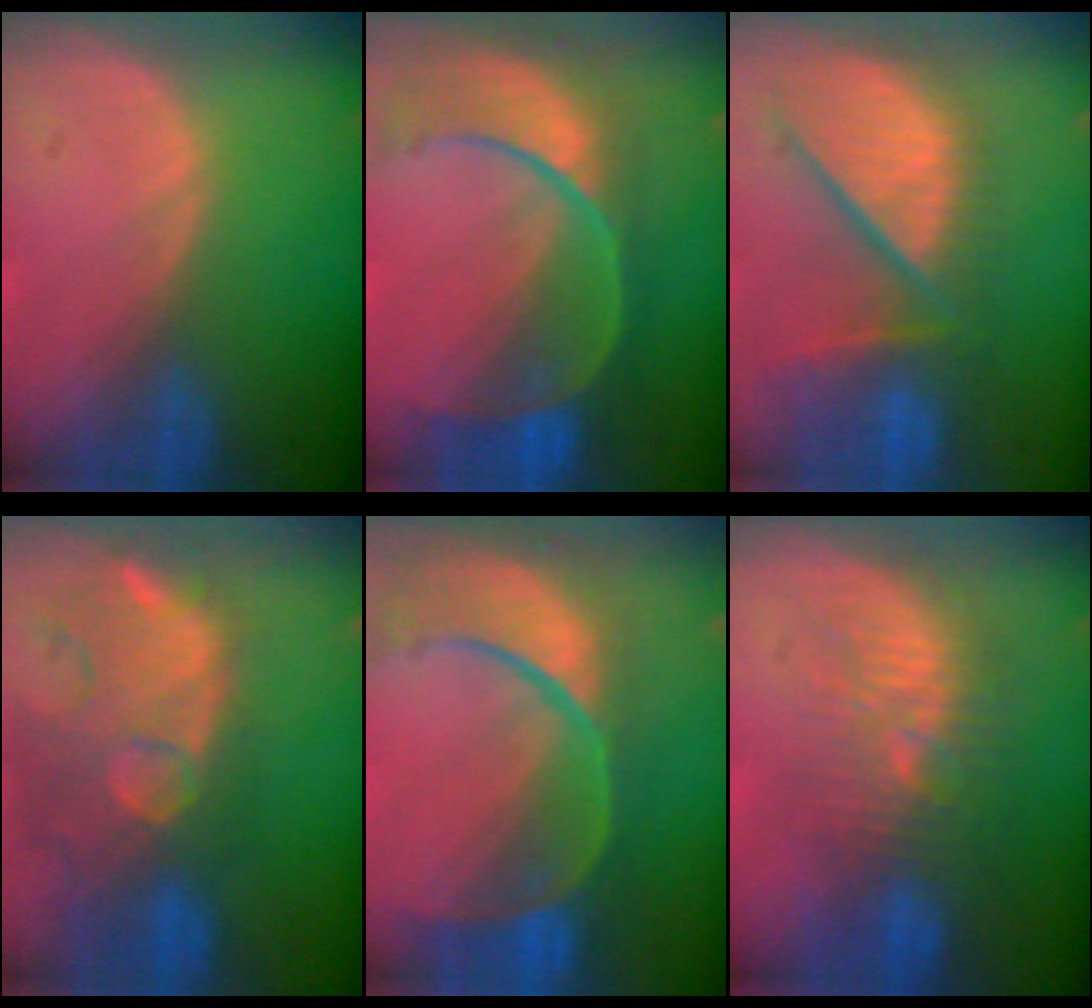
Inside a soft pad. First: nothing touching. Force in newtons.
{"total": 11.1, "press": 9.4, "slide": 6.0}
{"total": 11.7, "press": 10.4, "slide": 5.3}
{"total": 12.9, "press": 11.3, "slide": 6.2}
{"total": 13.2, "press": 10.7, "slide": 7.9}
{"total": 9.5, "press": 9.1, "slide": 2.8}